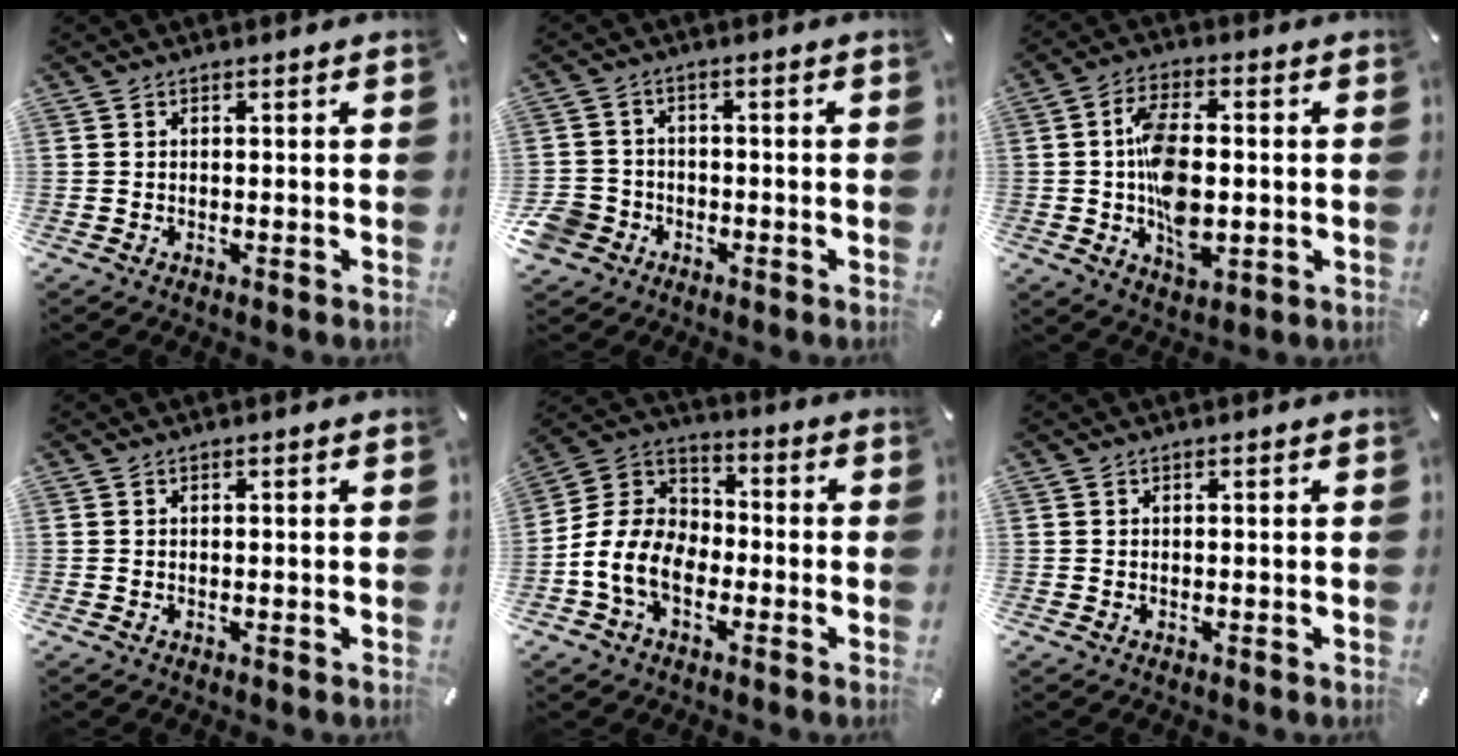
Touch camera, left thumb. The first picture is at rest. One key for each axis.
{"total": 6.1, "fx": -2.9, "fy": 5.1, "fz": 1.6, "tx": -0.052, "ty": 0.013, "tz": -0.055}
{"total": 12.0, "fx": -0.8, "fy": 7.0, "fz": 9.7, "tx": -0.175, "ty": -0.001, "tz": -0.013}
{"total": 0.0}
{"total": 11.4, "fx": -5.2, "fy": 8.1, "fz": 6.2, "tx": -0.143, "ty": 0.022, "tz": -0.098}
{"total": 0.0}